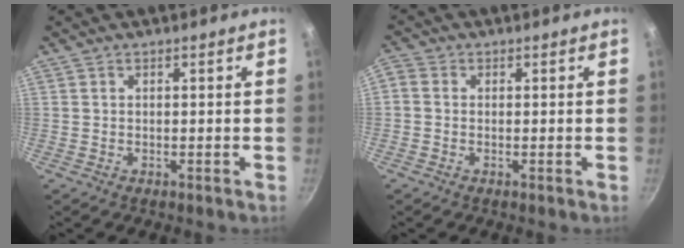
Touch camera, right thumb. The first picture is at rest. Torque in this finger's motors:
{"motor_torque": [1.47, 1.55, 0.47, -0.32, 0.26]}